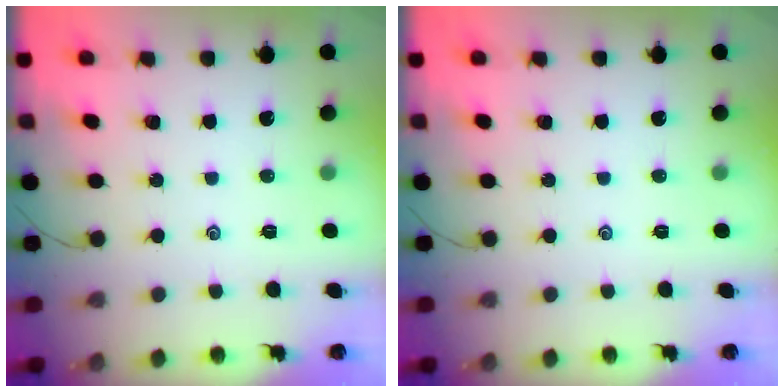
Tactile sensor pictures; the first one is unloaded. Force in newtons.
{"total": 0.0}